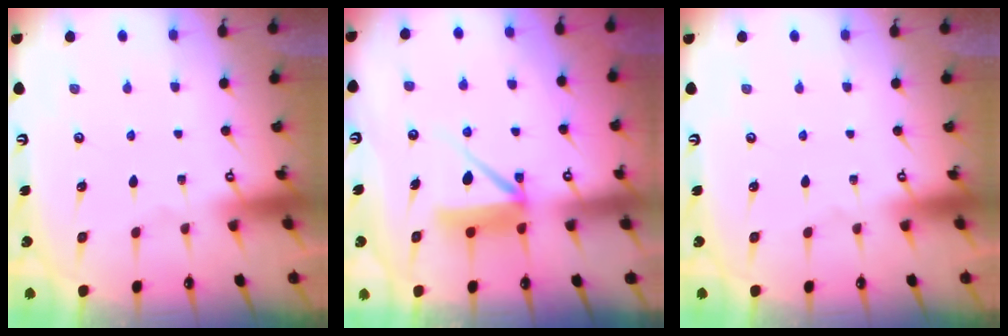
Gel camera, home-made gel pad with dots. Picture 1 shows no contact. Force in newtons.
{"total": 8.5, "press": 8.5, "slide": 0.8}
{"total": 0.0}